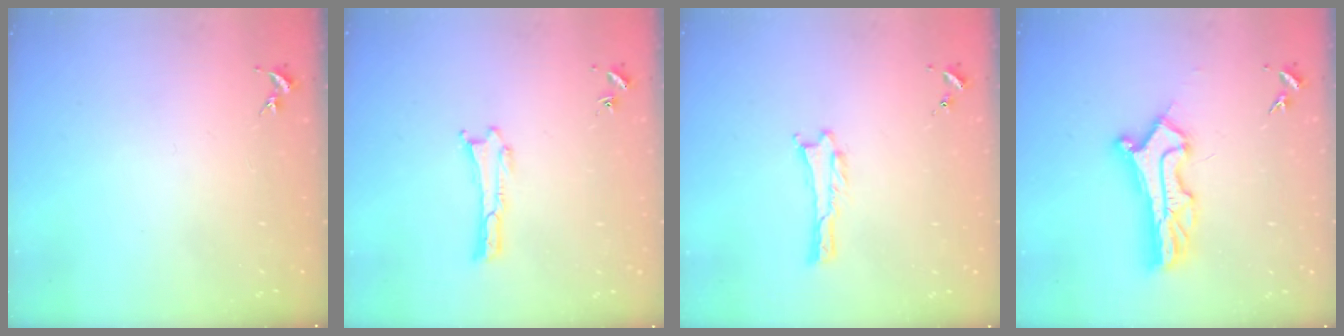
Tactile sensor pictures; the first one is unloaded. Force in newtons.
{"total": 0.0}
{"total": 0.0}
{"total": 8.8, "press": 8.7, "slide": 0.9}